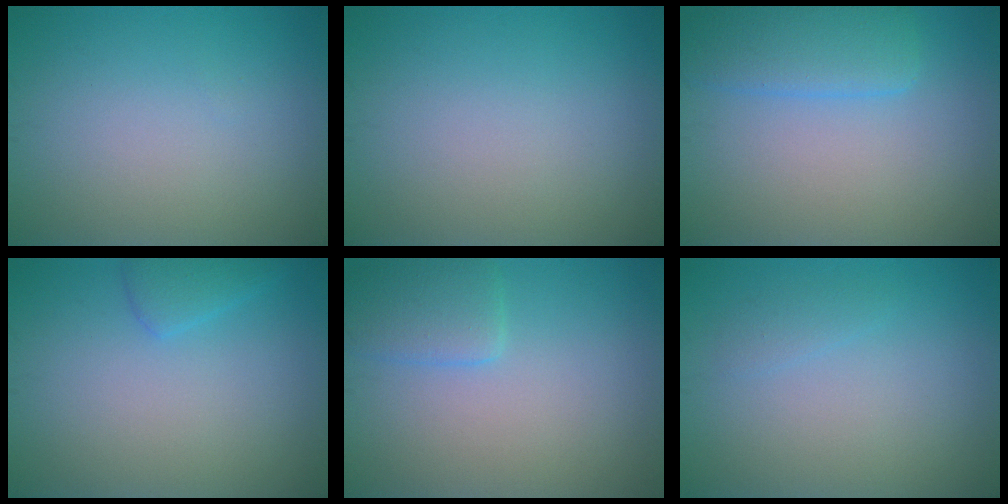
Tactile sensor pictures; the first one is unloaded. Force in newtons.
{"total": 0.0}
{"total": 3.7, "press": 3.7, "slide": 0.4}
{"total": 1.7, "press": 1.7, "slide": 0.1}
{"total": 2.6, "press": 2.5, "slide": 0.2}
{"total": 0.8, "press": 0.8, "slide": 0.0}